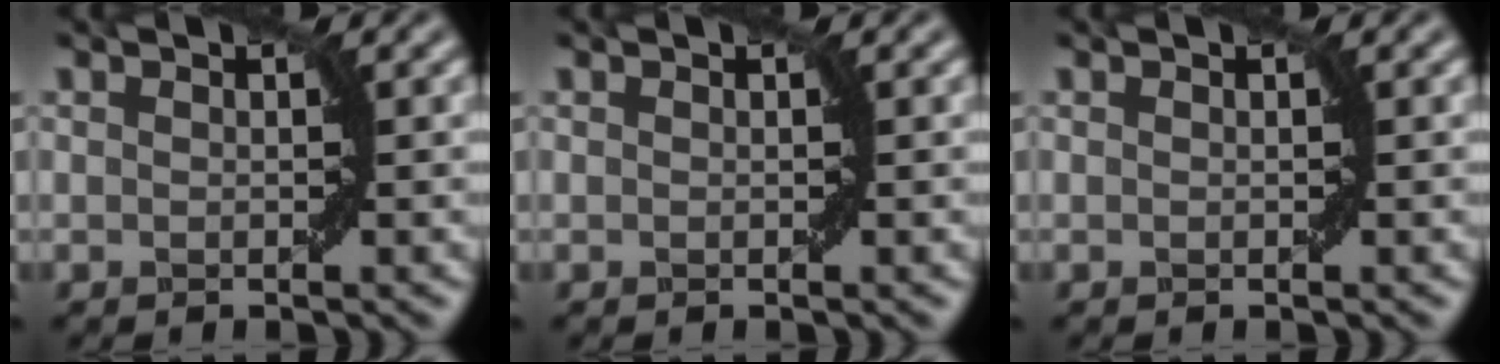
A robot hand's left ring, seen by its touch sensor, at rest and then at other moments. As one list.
[{"total": 0.0}, {"total": 0.0}]